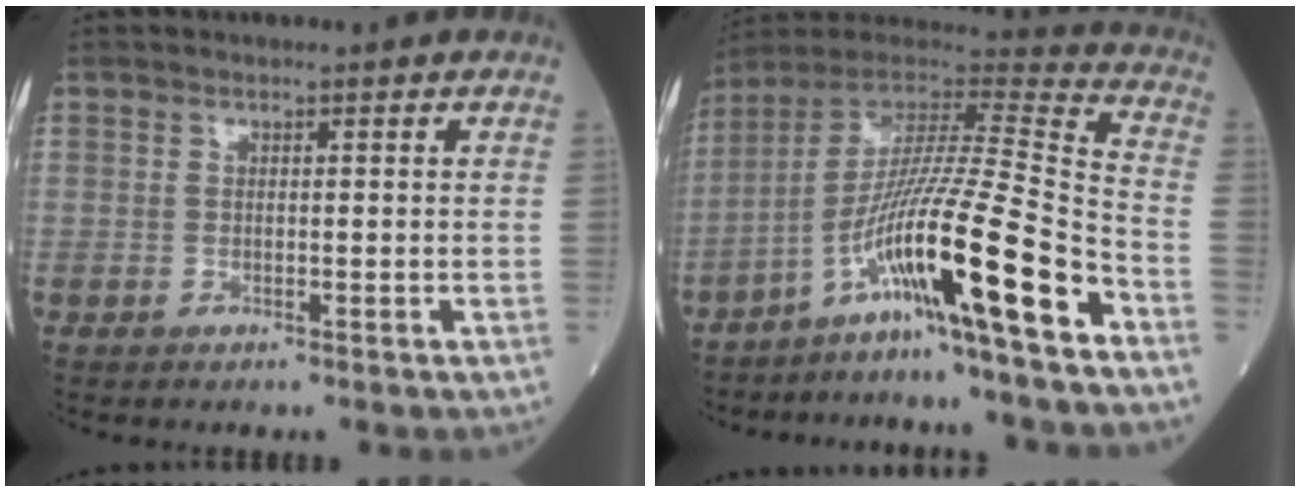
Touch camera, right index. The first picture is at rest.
{"total": 18.3, "force": [-9.8, -1.2, 15.4], "torque": [-0.288, -0.010, -0.179]}